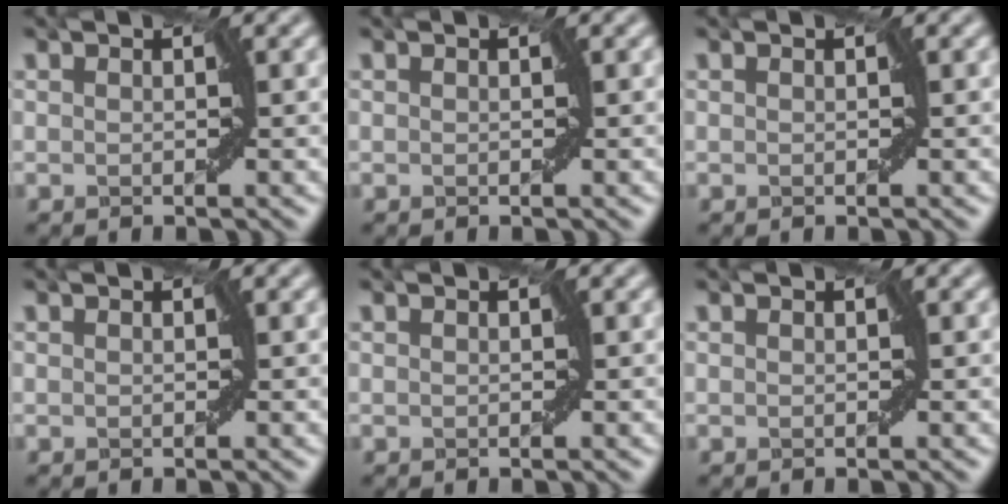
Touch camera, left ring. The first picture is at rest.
{"total": 0.0}
{"total": 0.0}
{"total": 0.0}
{"total": 0.0}
{"total": 0.0}